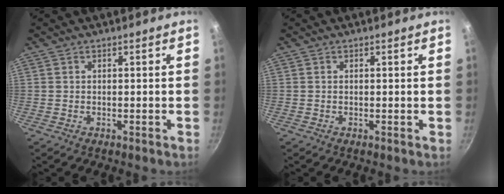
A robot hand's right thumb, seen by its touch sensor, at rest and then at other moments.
{"total": 0.0}